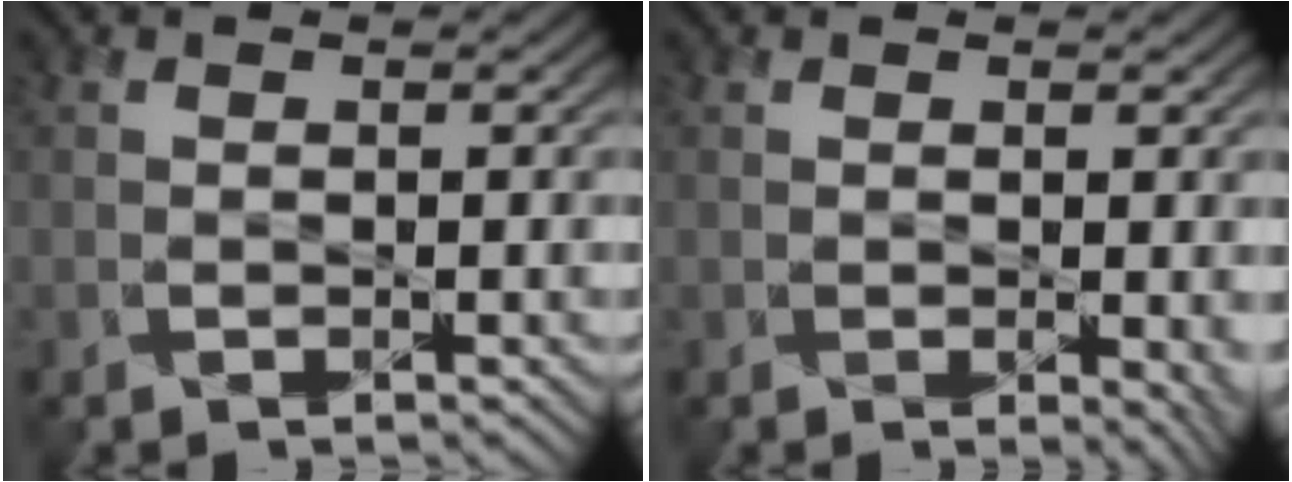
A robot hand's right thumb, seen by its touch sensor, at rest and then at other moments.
{"total": 2.4, "force": [-0.3, 0.7, 2.3], "torque": [-0.031, -0.008, 0.004]}